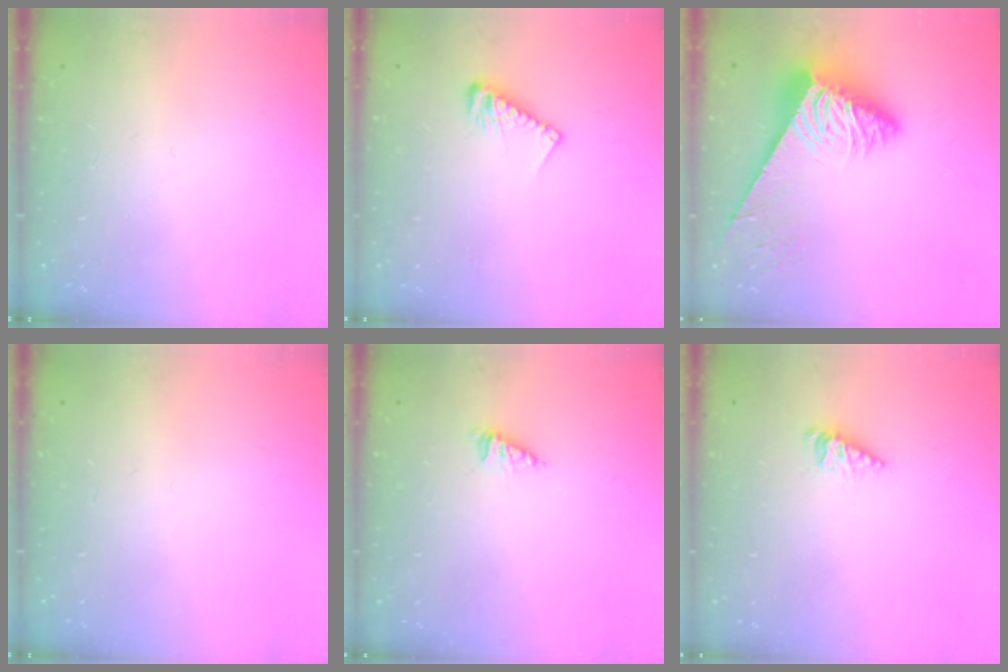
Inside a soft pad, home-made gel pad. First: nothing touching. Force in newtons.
{"total": 6.5, "press": 6.4, "slide": 0.4}
{"total": 7.9, "press": 7.8, "slide": 1.0}
{"total": 0.0}
{"total": 1.4, "press": 1.4, "slide": 0.2}
{"total": 2.8, "press": 2.8, "slide": 0.4}